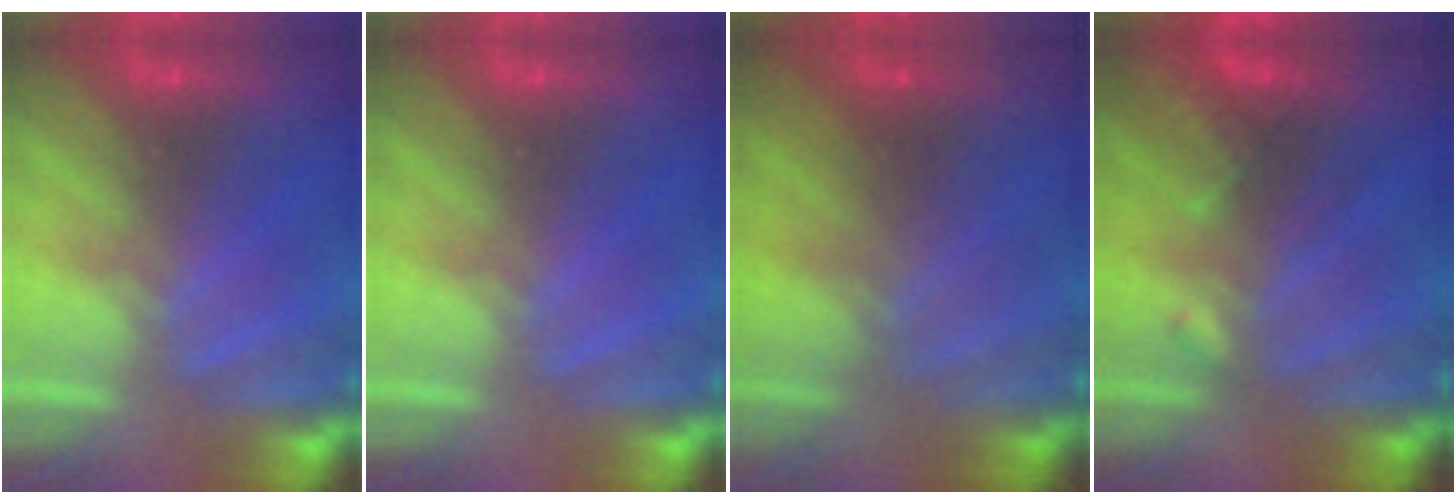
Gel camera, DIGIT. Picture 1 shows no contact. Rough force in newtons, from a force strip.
{"total": 0.0}
{"total": 1.7}
{"total": 2.8}